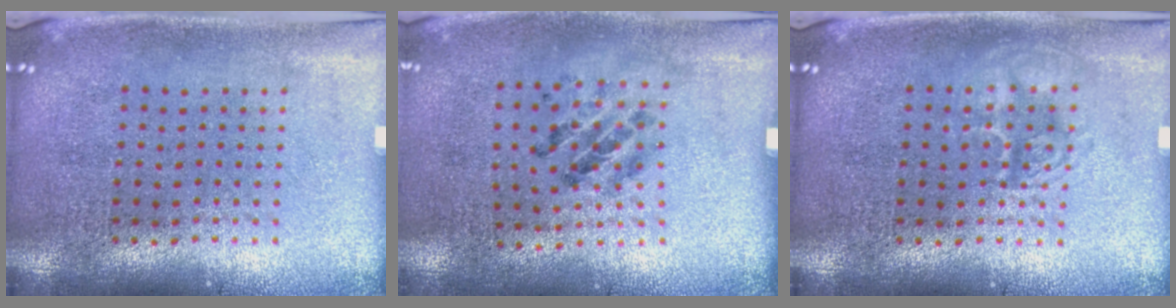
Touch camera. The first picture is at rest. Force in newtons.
{"total": 1.4, "press": 0.7, "slide": 1.2}
{"total": 1.8, "press": 1.7, "slide": 0.2}